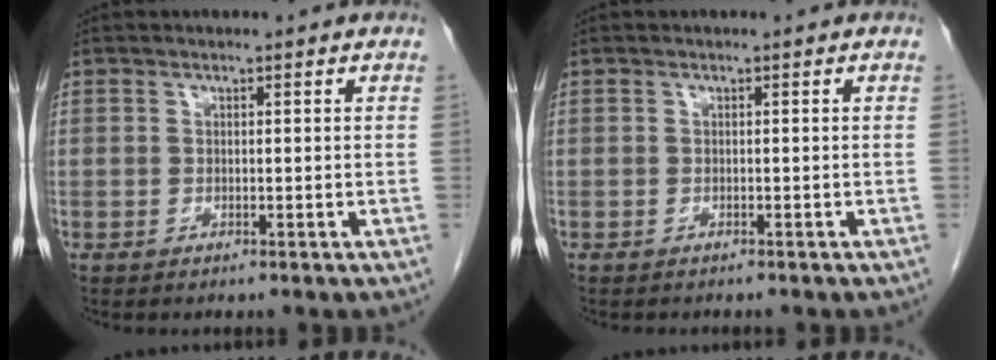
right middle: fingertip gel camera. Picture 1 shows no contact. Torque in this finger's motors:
{"motor_torque": [0.01, -0.01, 0.00, 0.01]}